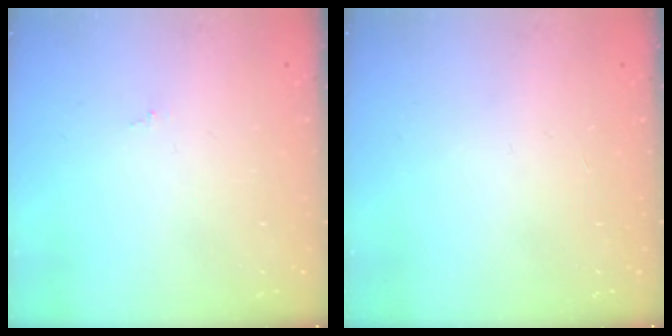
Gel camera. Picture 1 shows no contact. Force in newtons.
{"total": 0.0}